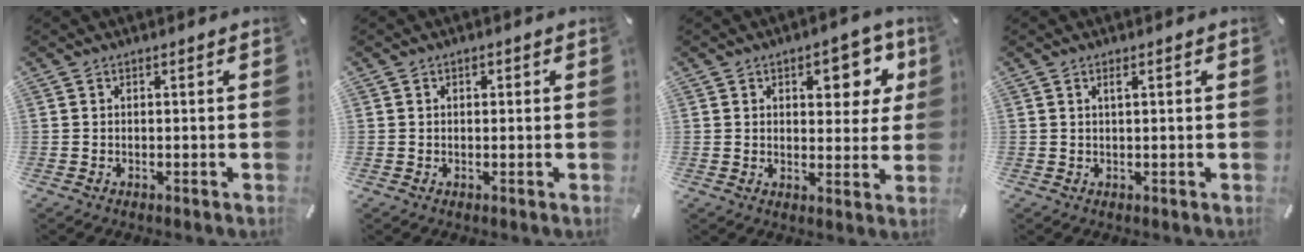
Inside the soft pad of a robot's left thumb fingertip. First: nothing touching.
{"total": 1.0, "force": [0.0, 1.0, 0.2], "torque": [-0.004, 0.006, -0.002]}
{"total": 9.9, "force": [4.1, 5.6, 7.0], "torque": [-0.076, -0.016, 0.061]}
{"total": 2.1, "force": [0.8, 0.4, 1.9], "torque": [-0.039, 0.002, 0.011]}